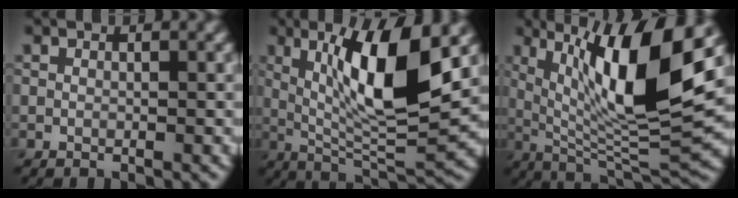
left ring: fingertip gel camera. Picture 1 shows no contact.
{"total": 10.2, "force": [2.8, 2.2, 9.6], "torque": [-0.152, -0.013, 0.056]}
{"total": 13.0, "force": [3.9, 3.0, 12.0], "torque": [-0.193, -0.005, 0.074]}